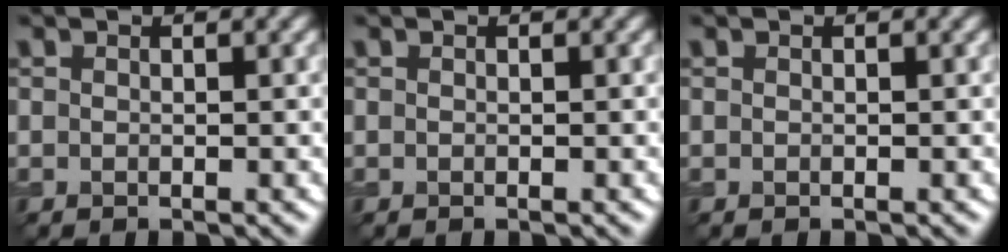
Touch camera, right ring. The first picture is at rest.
{"total": 0.0}
{"total": 0.0}